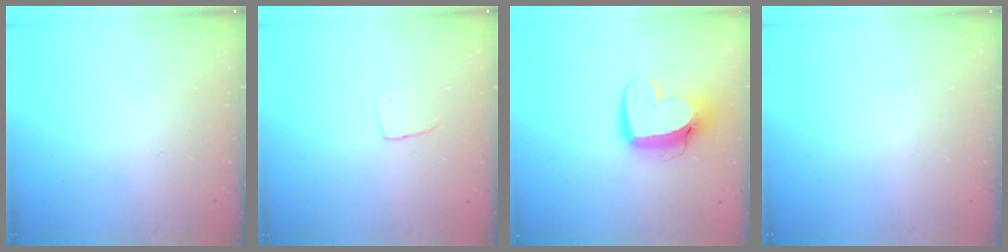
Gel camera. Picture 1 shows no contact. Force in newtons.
{"total": 4.2, "press": 4.2, "slide": 0.3}
{"total": 12.4, "press": 12.3, "slide": 1.2}
{"total": 0.0}